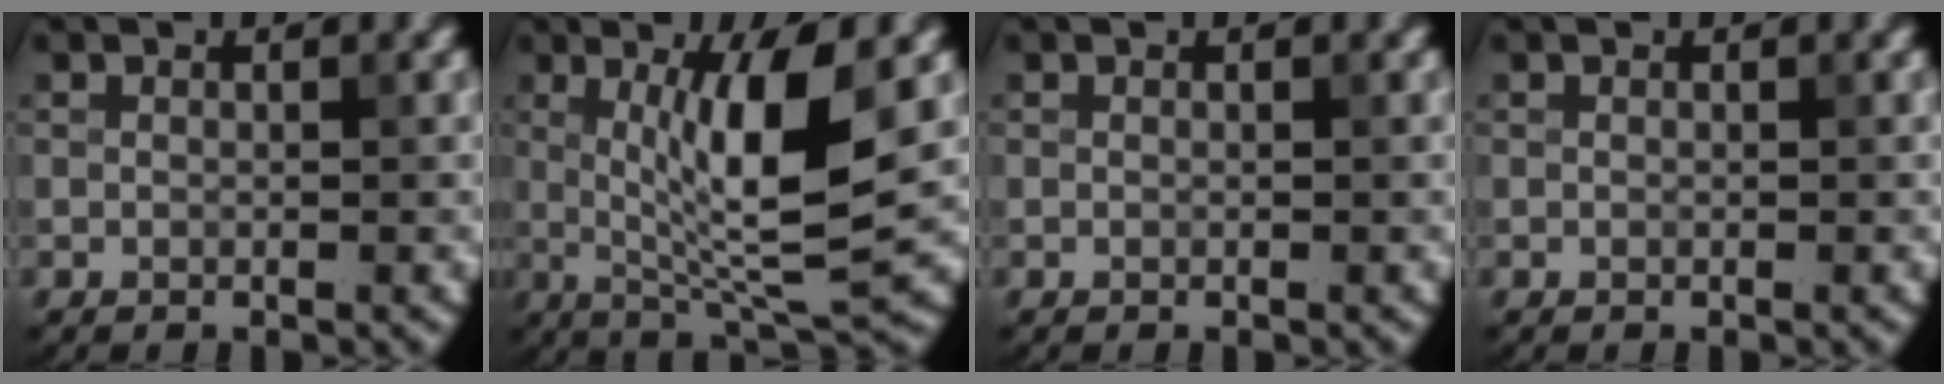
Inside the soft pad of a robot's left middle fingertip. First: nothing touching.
{"total": 8.4, "force": [1.0, 1.7, 8.2], "torque": [-0.129, -0.011, 0.024]}
{"total": 0.0}
{"total": 0.0}